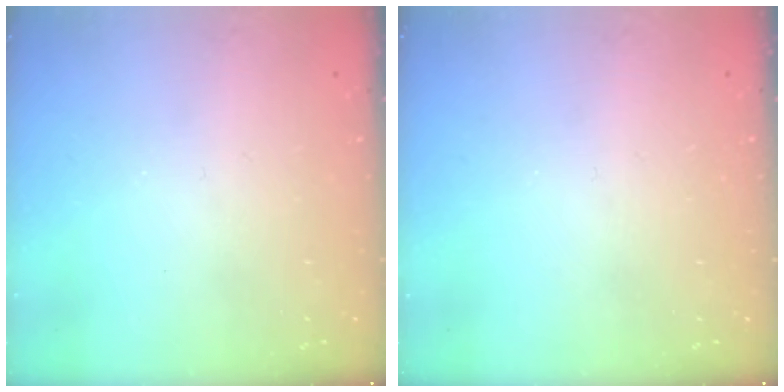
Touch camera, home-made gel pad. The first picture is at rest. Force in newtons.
{"total": 0.0}